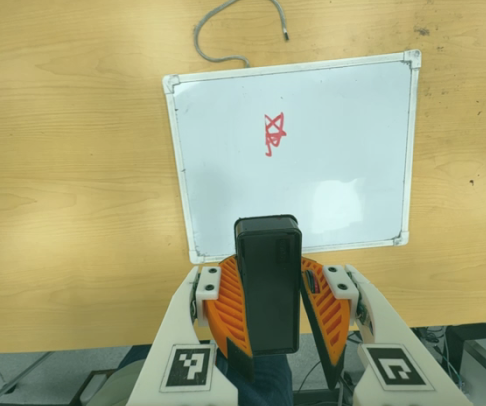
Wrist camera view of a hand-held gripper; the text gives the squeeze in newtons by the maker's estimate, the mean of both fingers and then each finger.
{"total": 10.2, "left": 10.2, "right": 10.1}